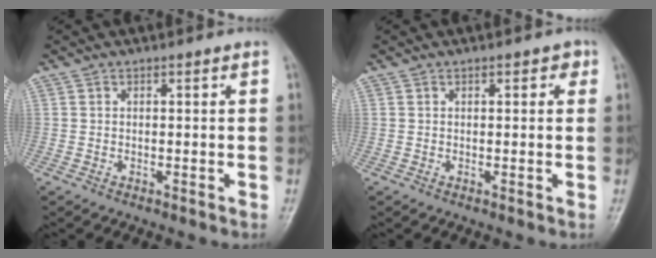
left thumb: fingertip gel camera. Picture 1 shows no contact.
{"total": 2.2, "force": [0.9, 1.2, 1.6], "torque": [-0.008, 0.001, 0.008]}